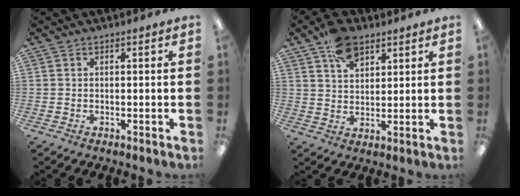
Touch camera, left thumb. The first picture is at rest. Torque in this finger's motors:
{"motor_torque": [1.11, 0.79, 1.00, -0.51, 0.04]}